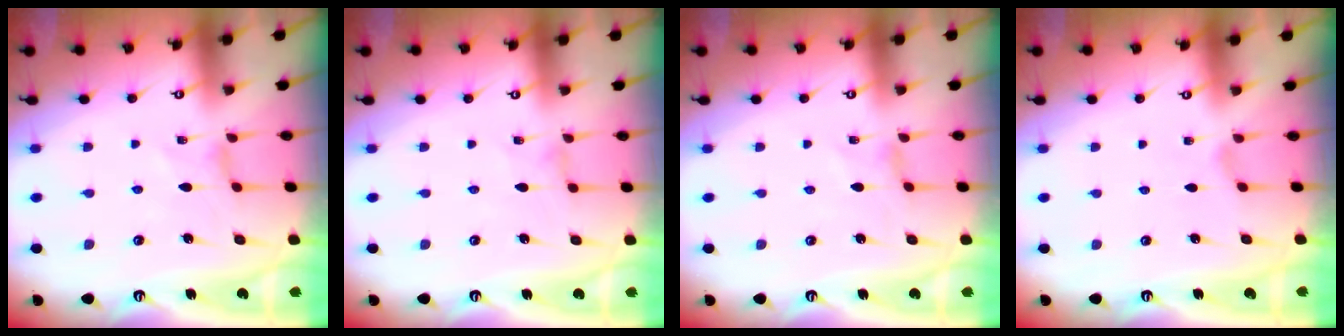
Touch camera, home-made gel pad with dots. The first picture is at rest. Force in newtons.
{"total": 0.0}
{"total": 0.0}
{"total": 0.6, "press": 0.5, "slide": 0.2}